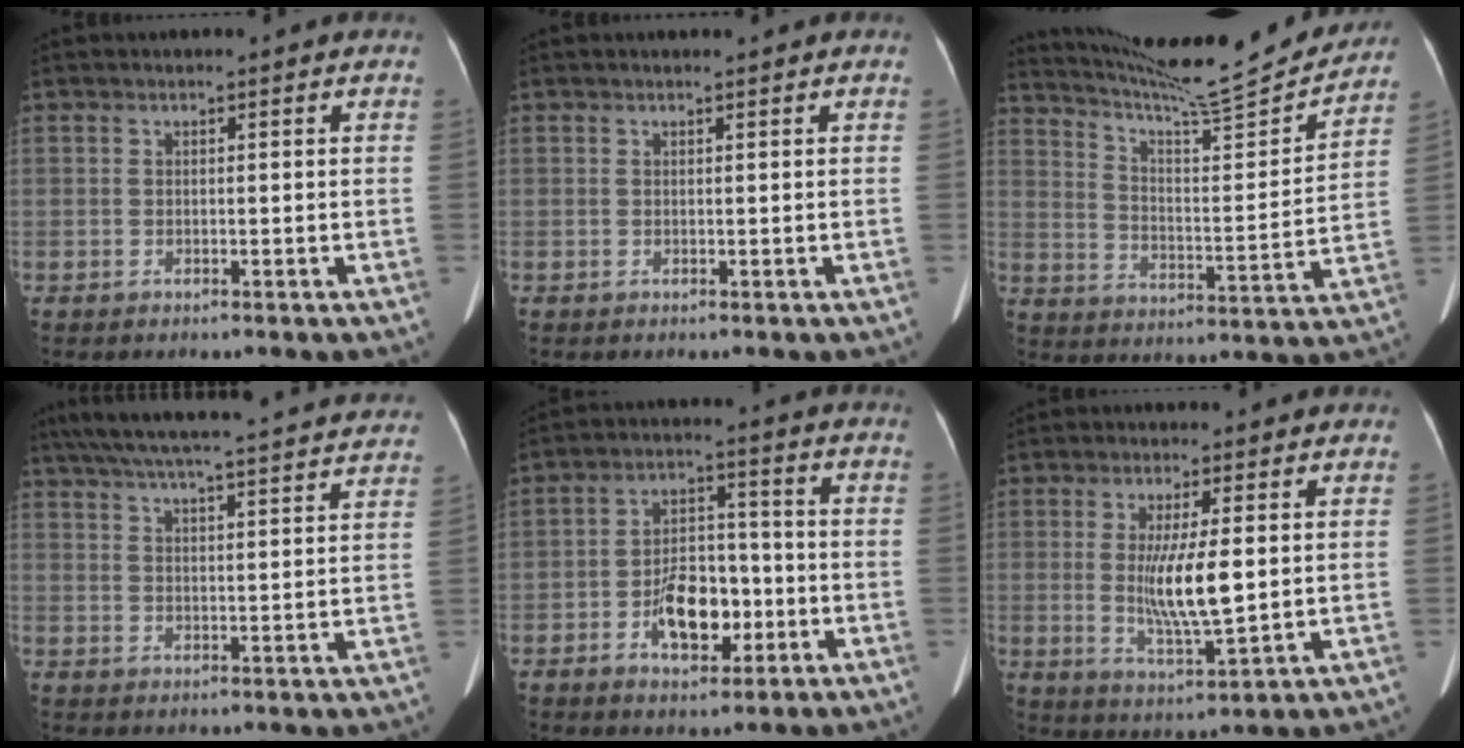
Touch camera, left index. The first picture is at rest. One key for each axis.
{"total": 0.0}
{"total": 19.9, "fx": 18.8, "fy": 0.1, "fz": 6.6, "tx": -0.114, "ty": -0.039, "tz": 0.274}
{"total": 29.9, "fx": 27.3, "fy": 2.6, "fz": 11.9, "tx": -0.207, "ty": -0.010, "tz": 0.345}
{"total": 9.1, "fx": -3.2, "fy": 4.9, "fz": 7.0, "tx": -0.128, "ty": 0.016, "tz": -0.049}
{"total": 8.7, "fx": 0.5, "fy": 1.2, "fz": 8.6, "tx": -0.168, "ty": -0.021, "tz": 0.013}